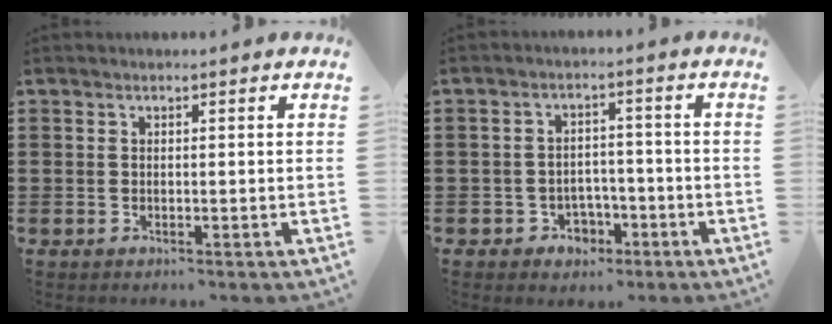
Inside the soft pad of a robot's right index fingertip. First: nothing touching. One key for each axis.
{"total": 3.6, "fx": -1.9, "fy": 2.9, "fz": 1.0, "tx": -0.028, "ty": 0.006, "tz": -0.040}